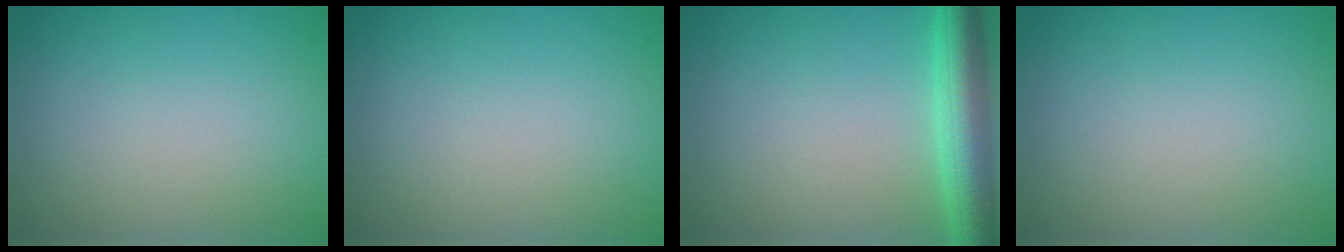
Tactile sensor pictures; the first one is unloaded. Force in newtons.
{"total": 0.0}
{"total": 5.3, "press": 5.3, "slide": 0.1}
{"total": 0.0}